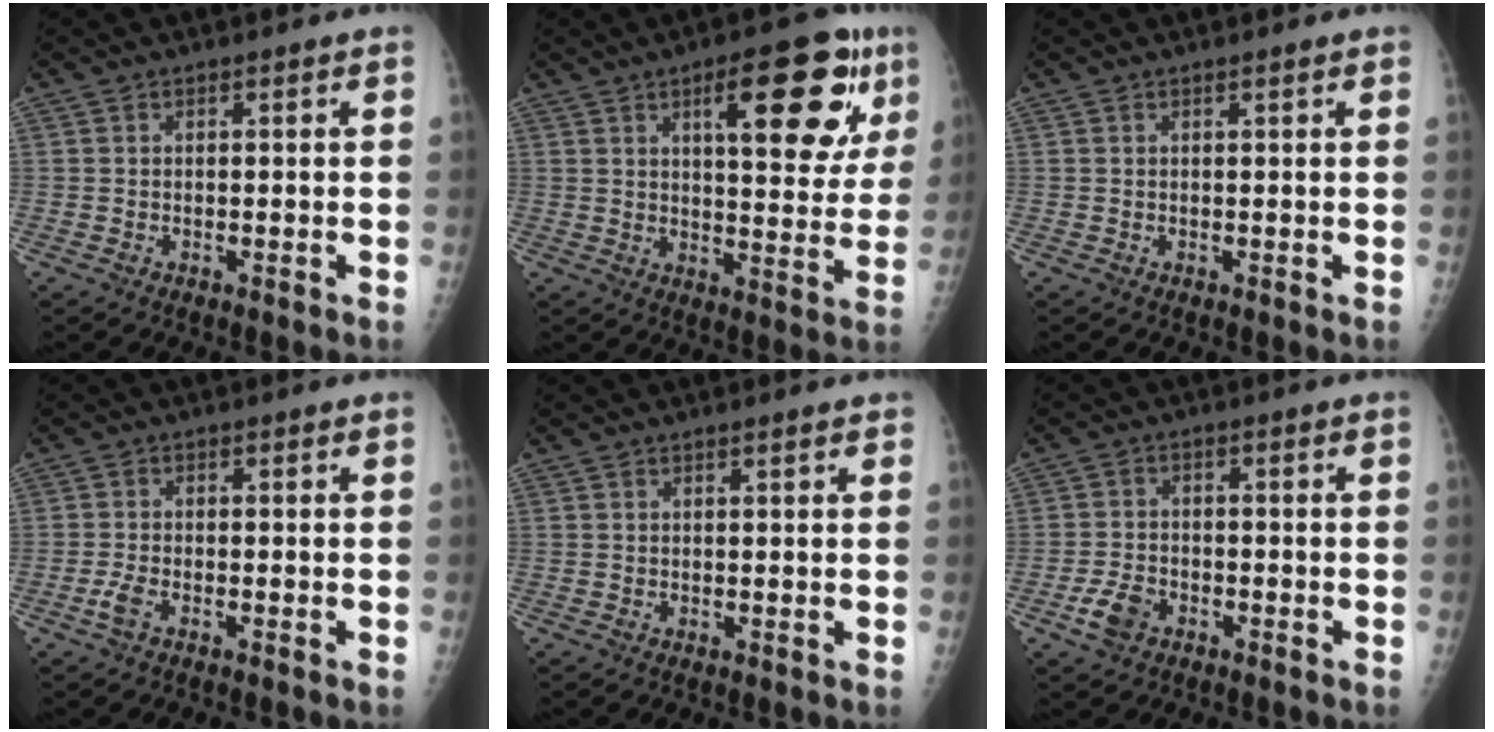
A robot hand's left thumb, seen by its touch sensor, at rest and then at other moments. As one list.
[{"total": 17.8, "force": [7.8, 6.1, 14.9], "torque": [-0.162, -0.016, 0.103]}, {"total": 0.7, "force": [0.4, 0.1, 0.6], "torque": [-0.009, 0.002, 0.003]}, {"total": 2.5, "force": [-1.4, 1.0, 1.8], "torque": [-0.048, 0.007, -0.030]}, {"total": 1.0, "force": [0.6, 0.2, 0.8], "torque": [-0.011, 0.000, 0.007]}, {"total": 4.8, "force": [-2.6, 3.1, 2.6], "torque": [-0.051, 0.016, -0.048]}]